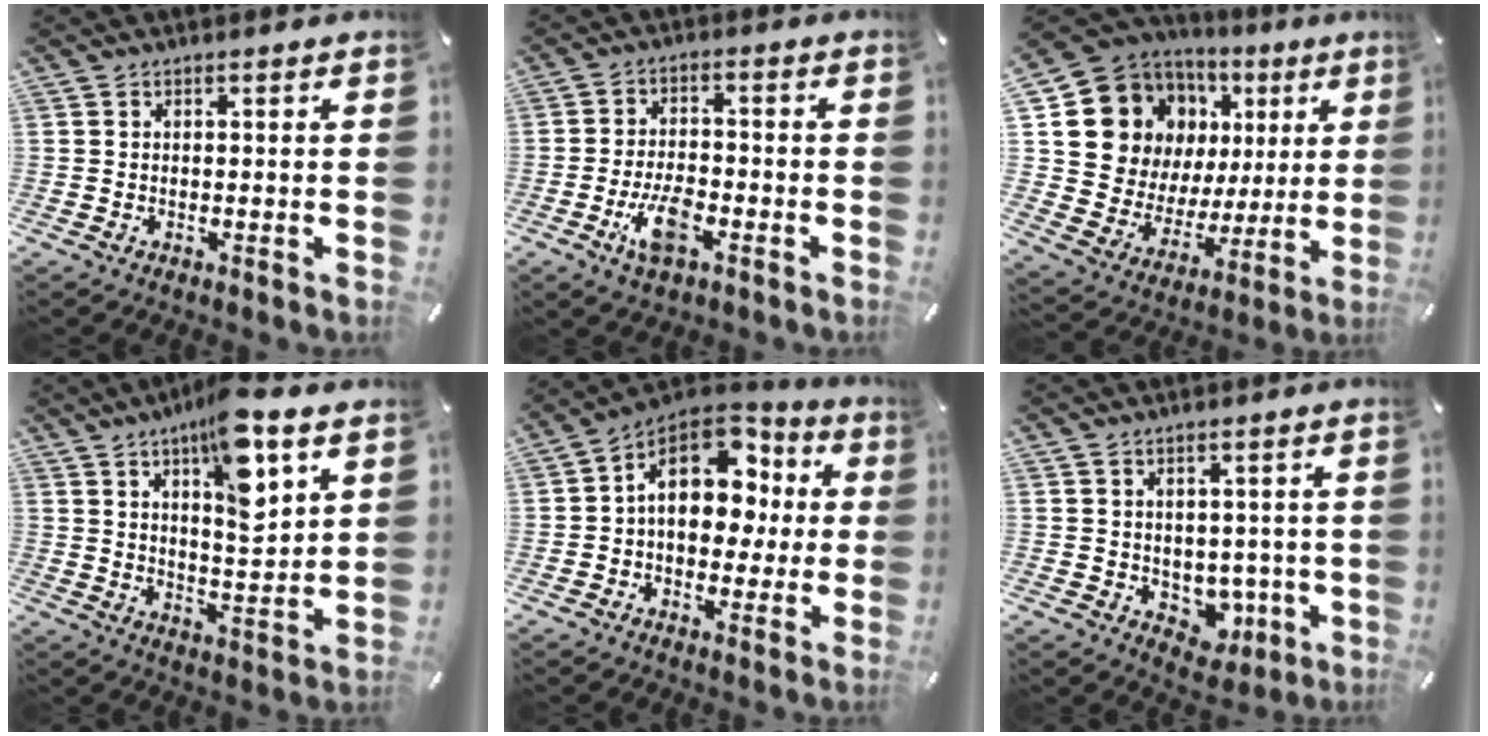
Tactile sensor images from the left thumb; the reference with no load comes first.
{"total": 8.0, "force": [-3.7, 3.8, 6.0], "torque": [-0.124, 0.010, -0.066]}
{"total": 13.8, "force": [6.5, 11.4, 4.5], "torque": [-0.082, -0.054, 0.131]}
{"total": 13.2, "force": [7.7, 4.2, 9.9], "torque": [-0.142, -0.042, 0.126]}
{"total": 15.7, "force": [3.6, 11.3, 10.3], "torque": [-0.150, -0.016, 0.068]}
{"total": 5.7, "force": [0.7, 5.4, 1.8], "torque": [-0.004, -0.013, 0.018]}